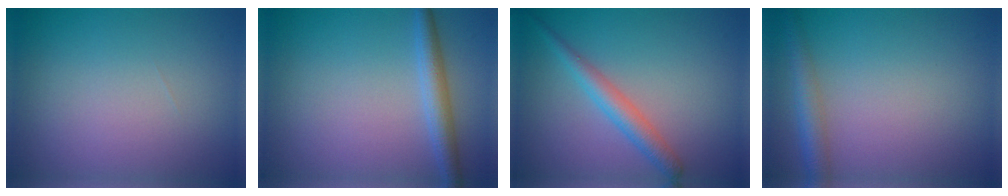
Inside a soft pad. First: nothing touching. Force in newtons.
{"total": 2.5, "press": 2.5, "slide": 0.1}
{"total": 2.7, "press": 2.7, "slide": 0.1}
{"total": 2.9, "press": 2.9, "slide": 0.1}